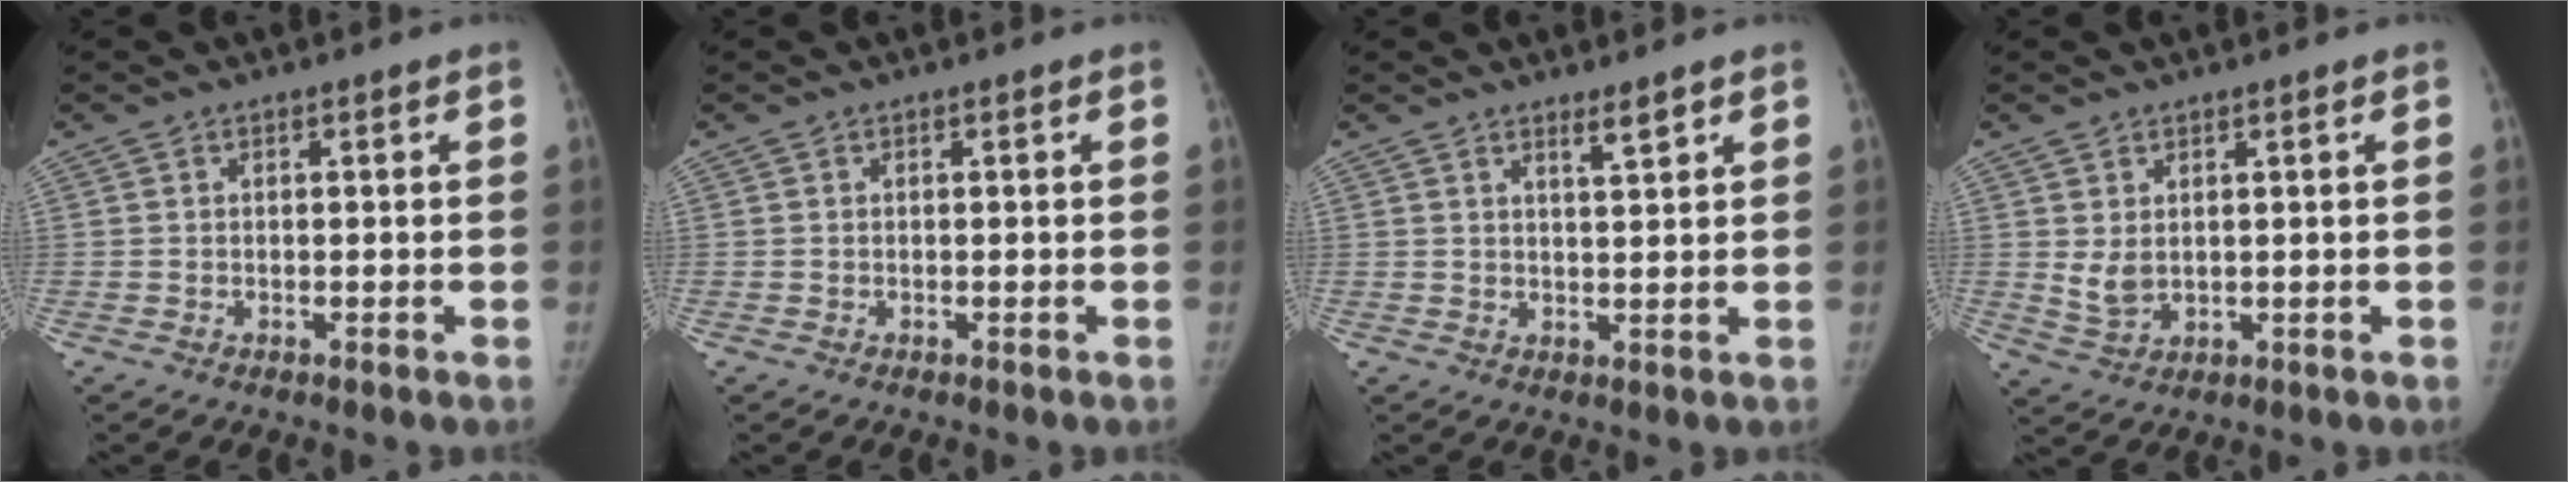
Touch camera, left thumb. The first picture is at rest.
{"total": 0.0}
{"total": 2.8, "force": [2.1, 0.3, 1.8], "torque": [-0.026, -0.019, 0.036]}
{"total": 3.7, "force": [1.0, 2.2, 2.7], "torque": [-0.045, -0.012, 0.029]}